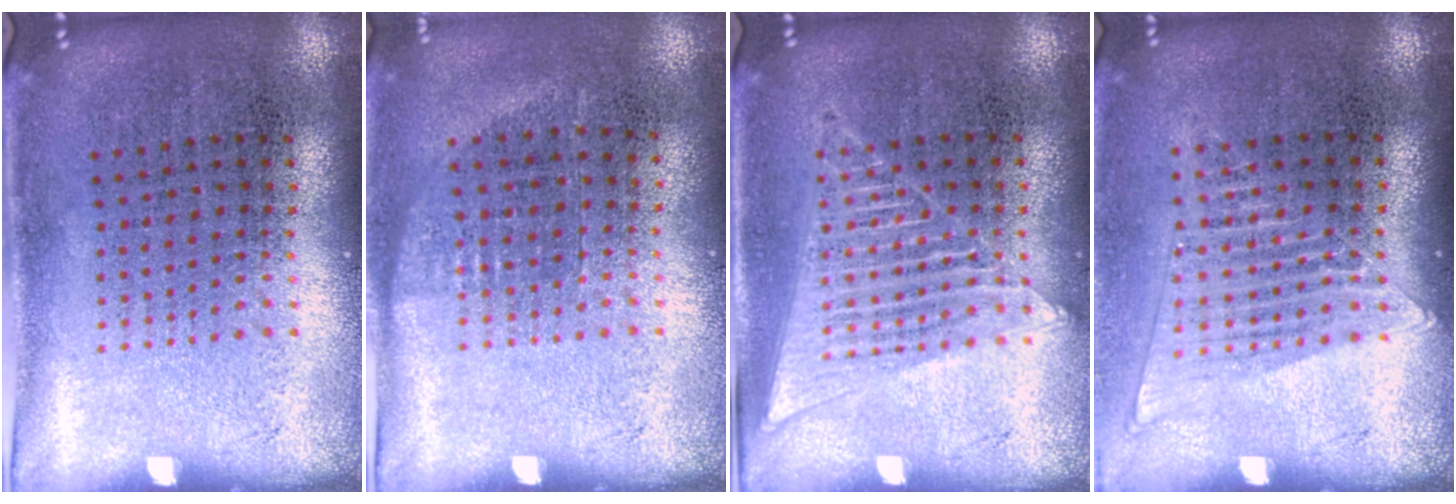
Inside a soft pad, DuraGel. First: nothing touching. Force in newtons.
{"total": 0.6, "press": 0.6, "slide": 0.3}
{"total": 1.3, "press": 1.3, "slide": 0.1}
{"total": 1.4, "press": 1.2, "slide": 0.5}